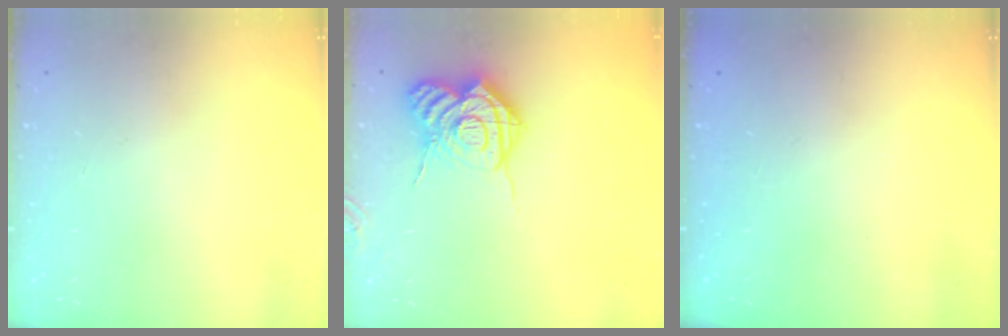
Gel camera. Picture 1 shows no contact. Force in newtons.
{"total": 15.3, "press": 15.2, "slide": 1.6}
{"total": 2.4, "press": 2.3, "slide": 0.8}